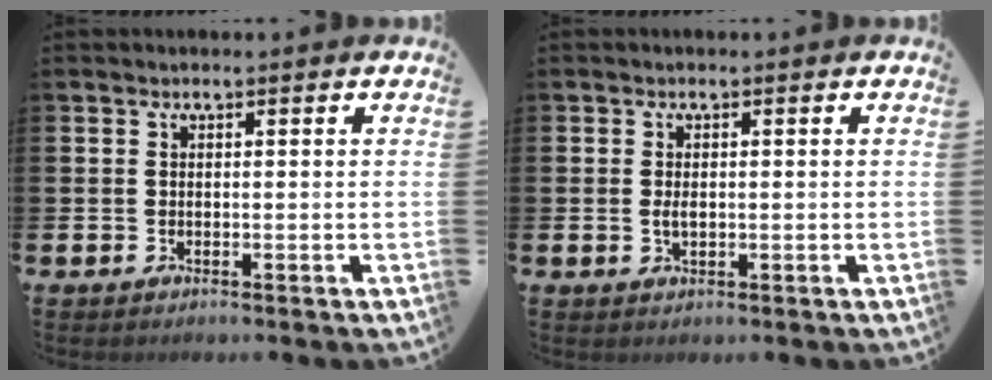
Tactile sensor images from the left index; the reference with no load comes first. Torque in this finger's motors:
{"motor_torque": [0.58, -0.04, 0.02, 0.07]}